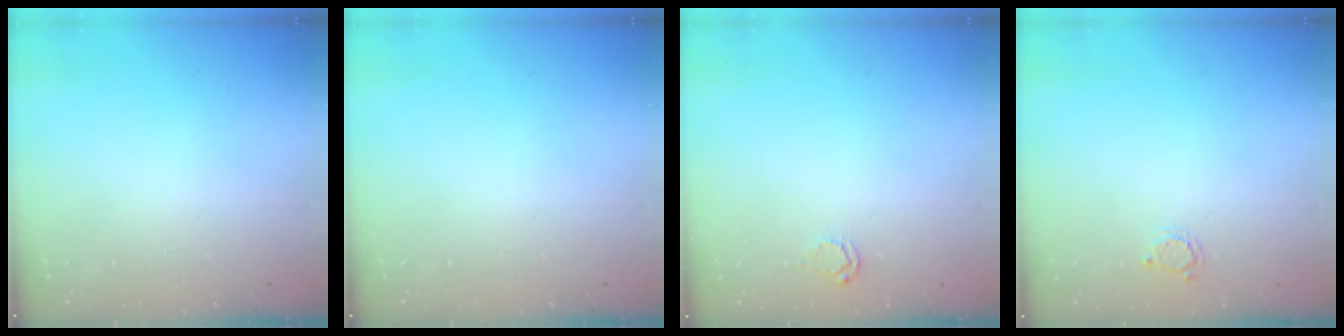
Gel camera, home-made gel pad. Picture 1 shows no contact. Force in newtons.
{"total": 0.0}
{"total": 3.7, "press": 3.7, "slide": 0.4}
{"total": 2.6, "press": 2.6, "slide": 0.4}